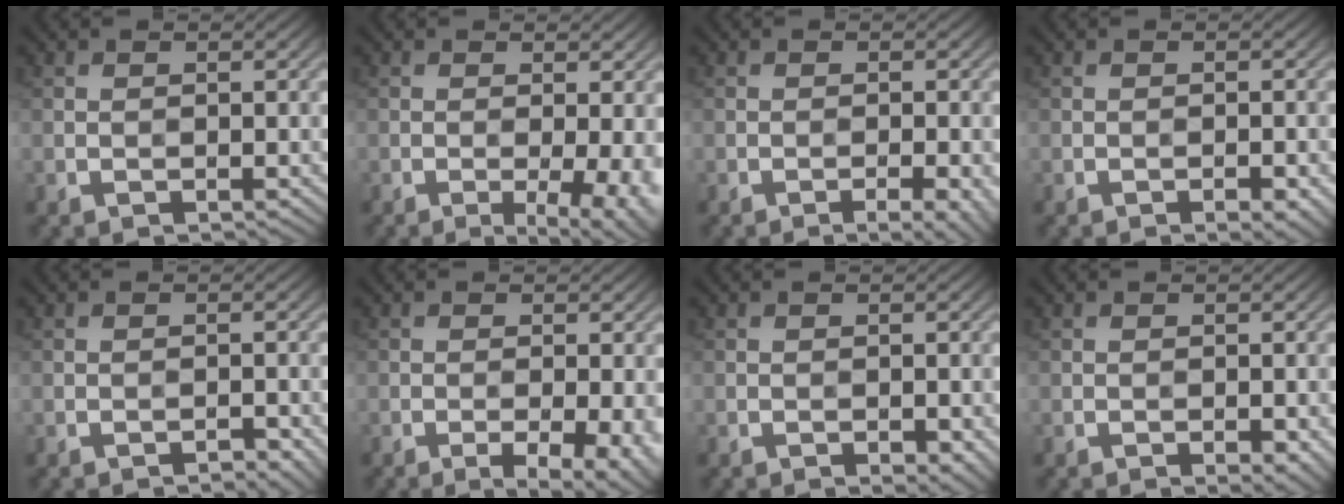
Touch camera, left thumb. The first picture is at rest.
{"total": 6.1, "force": [-1.6, 1.8, 5.6], "torque": [-0.074, -0.008, -0.015]}
{"total": 3.3, "force": [-1.6, 0.6, 2.8], "torque": [-0.037, 0.008, -0.024]}
{"total": 1.9, "force": [-1.0, 0.3, 1.5], "torque": [-0.021, 0.005, -0.015]}
{"total": 1.3, "force": [-1.0, 0.2, 0.8], "torque": [-0.008, 0.006, -0.015]}
{"total": 4.4, "force": [-1.8, 1.0, 3.9], "torque": [-0.061, -0.001, -0.021]}
{"total": 1.7, "force": [-0.8, 0.5, 1.4], "torque": [-0.019, 0.002, -0.010]}
{"total": 1.6, "force": [-0.7, 0.4, 1.4], "torque": [-0.019, 0.002, -0.009]}